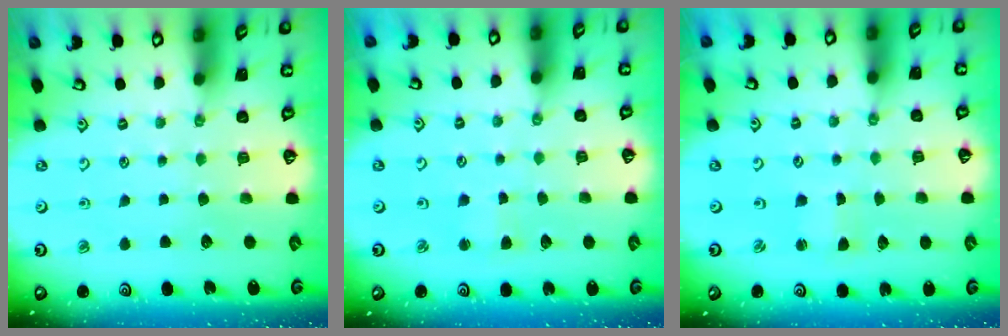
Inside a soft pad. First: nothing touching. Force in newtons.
{"total": 1.9, "press": 1.9, "slide": 0.3}
{"total": 1.3, "press": 1.3, "slide": 0.1}